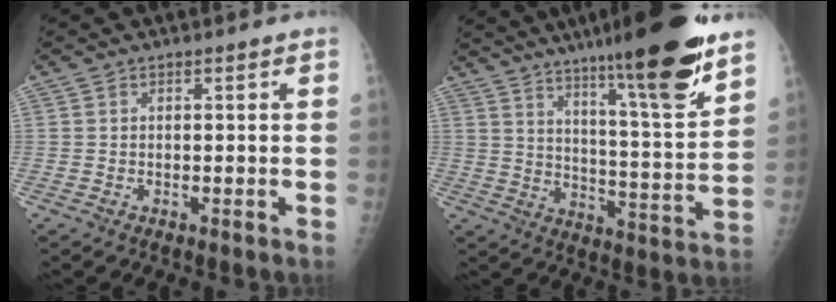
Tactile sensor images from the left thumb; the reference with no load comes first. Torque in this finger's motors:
{"motor_torque": [2.46, 1.25, 1.54, -1.21, 0.42]}